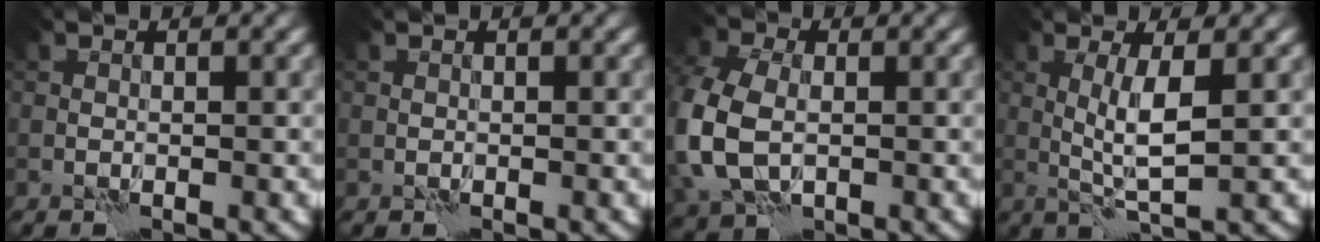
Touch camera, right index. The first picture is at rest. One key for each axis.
{"total": 0.0}
{"total": 10.2, "fx": -1.3, "fy": 7.2, "fz": 7.0, "tx": -0.197, "ty": -0.024, "tz": -0.017}
{"total": 3.3, "fx": 0.5, "fy": 0.2, "fz": 3.2, "tx": -0.067, "ty": 0.001, "tz": 0.010}